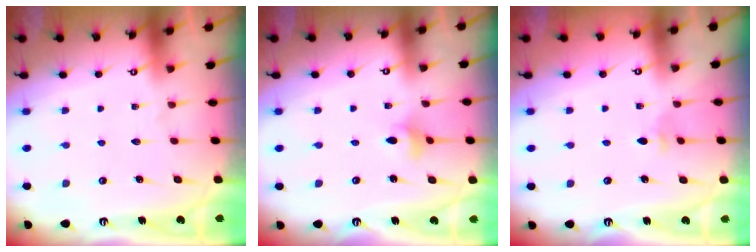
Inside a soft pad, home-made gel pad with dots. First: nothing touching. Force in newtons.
{"total": 2.4, "press": 2.4, "slide": 0.4}
{"total": 2.3, "press": 2.2, "slide": 0.8}